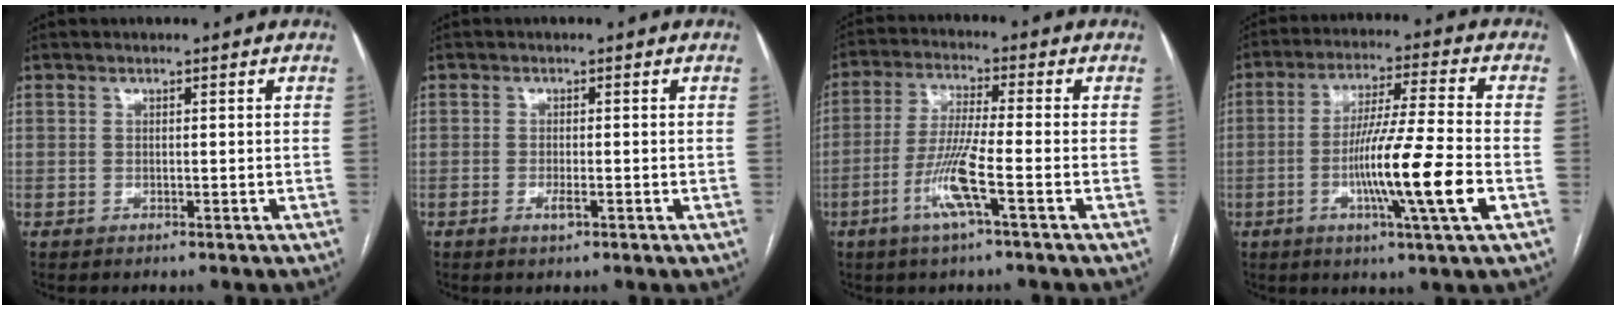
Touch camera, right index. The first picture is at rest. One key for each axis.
{"total": 1.5, "fx": -0.7, "fy": 0.3, "fz": 1.3, "tx": -0.022, "ty": -0.001, "tz": -0.012}
{"total": 8.2, "fx": -3.4, "fy": -0.4, "fz": 7.4, "tx": -0.151, "ty": -0.007, "tz": -0.070}
{"total": 13.2, "fx": -3.6, "fy": -1.0, "fz": 12.6, "tx": -0.227, "ty": -0.014, "tz": -0.069}